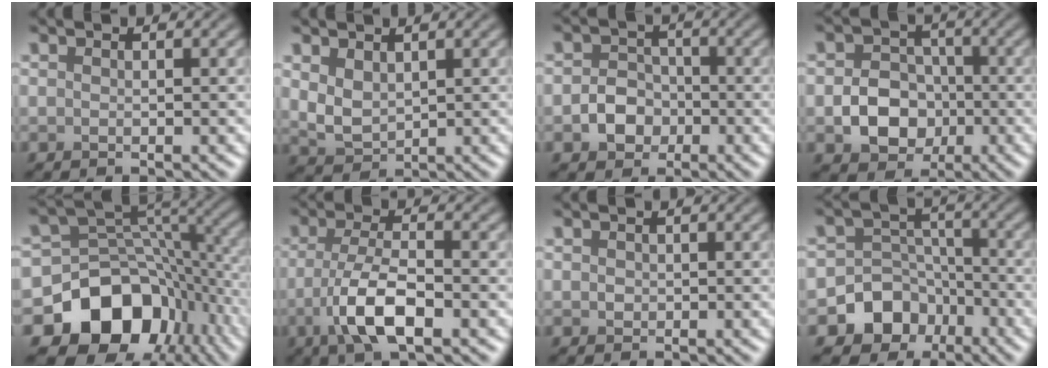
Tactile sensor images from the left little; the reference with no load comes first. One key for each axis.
{"total": 2.6, "fx": 1.2, "fy": 1.6, "fz": 1.7, "tx": -0.039, "ty": -0.004, "tz": 0.030}
{"total": 3.0, "fx": -1.1, "fy": 2.5, "fz": 1.3, "tx": -0.017, "ty": 0.003, "tz": -0.023}
{"total": 5.0, "fx": -1.4, "fy": 4.0, "fz": 2.6, "tx": -0.034, "ty": -0.001, "tz": -0.024}
{"total": 12.9, "fx": -6.1, "fy": 9.6, "fz": 6.0, "tx": -0.116, "ty": -0.013, "tz": -0.102}
{"total": 5.5, "fx": -1.9, "fy": 1.9, "fz": 4.8, "tx": -0.098, "ty": -0.003, "tz": -0.039}
{"total": 0.6, "fx": 0.1, "fy": 0.6, "fz": 0.2, "tx": -0.002, "ty": -0.001, "tz": 0.000}
{"total": 7.3, "fx": -3.9, "fy": 5.9, "fz": 1.8, "tx": -0.007, "ty": 0.000, "tz": -0.090}